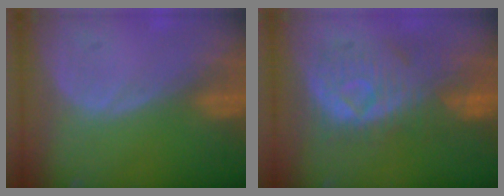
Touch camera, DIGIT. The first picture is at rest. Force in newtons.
{"total": 9.6, "press": 9.2, "slide": 3.0}